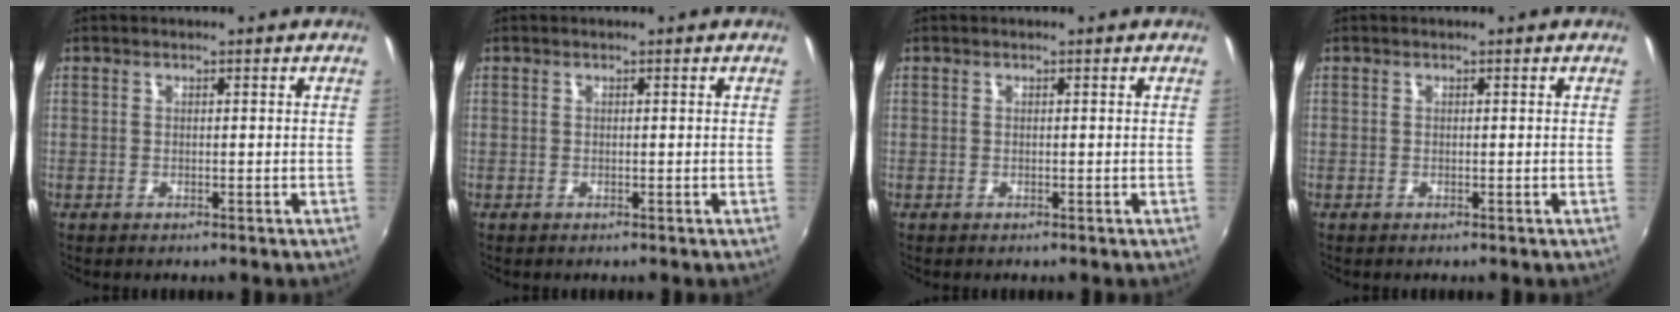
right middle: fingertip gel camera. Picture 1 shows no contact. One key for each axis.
{"total": 0.0}
{"total": 0.0}
{"total": 0.0}